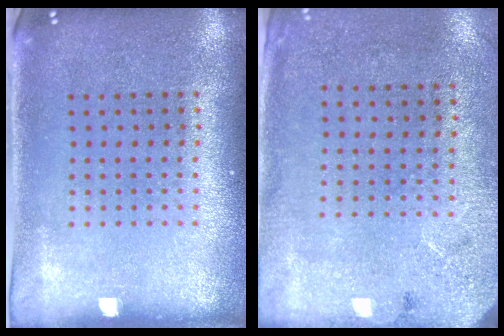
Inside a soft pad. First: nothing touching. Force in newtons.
{"total": 2.6, "press": 2.1, "slide": 1.6}